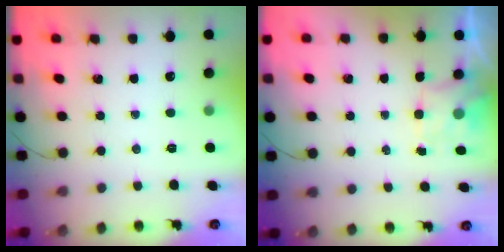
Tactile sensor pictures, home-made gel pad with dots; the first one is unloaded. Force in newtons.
{"total": 1.5, "press": 1.3, "slide": 0.8}